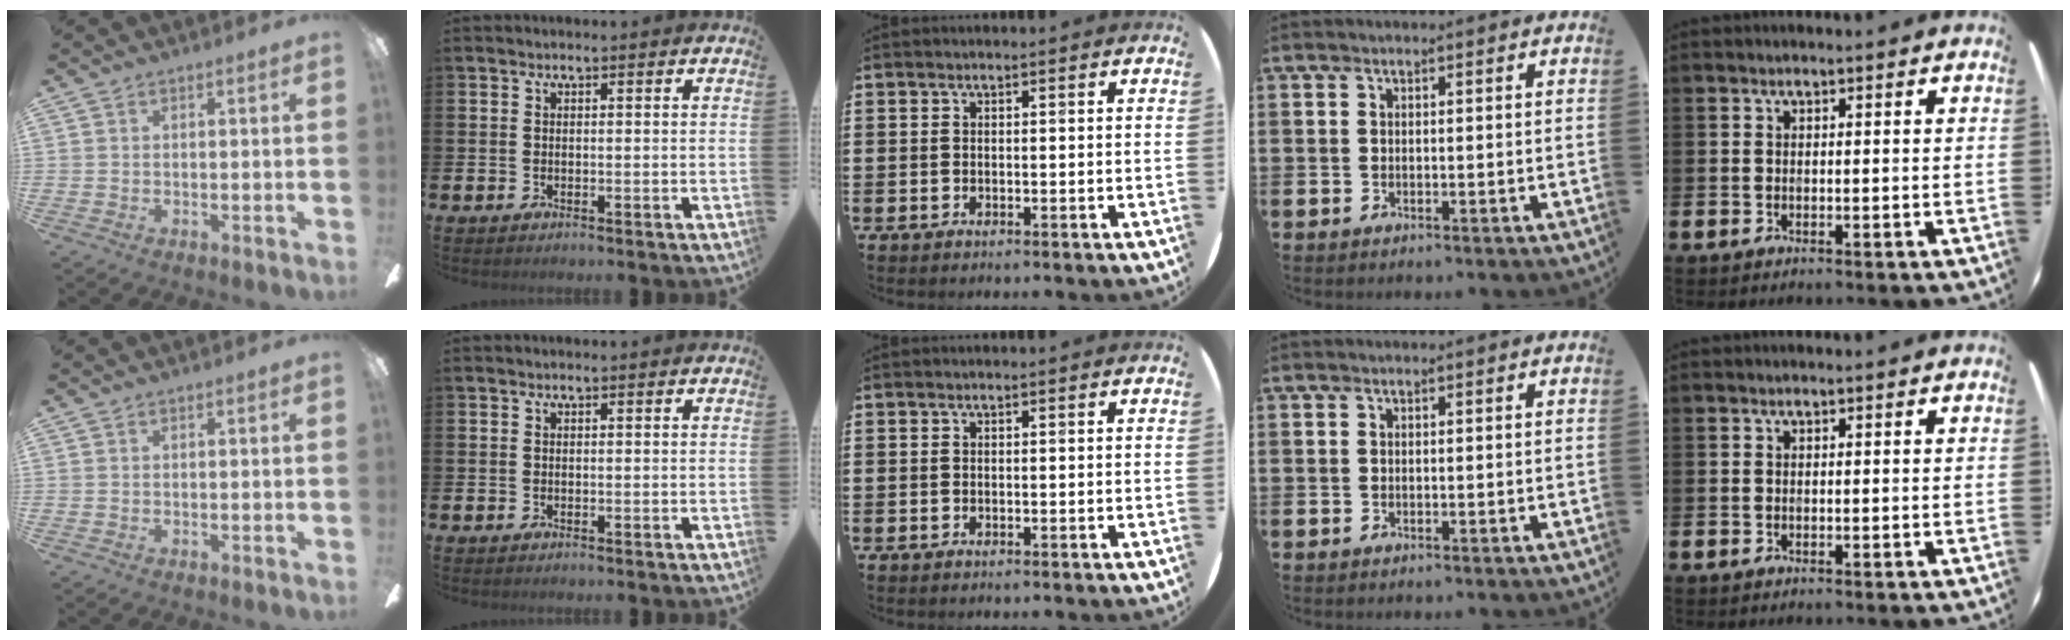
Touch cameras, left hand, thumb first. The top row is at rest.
{}